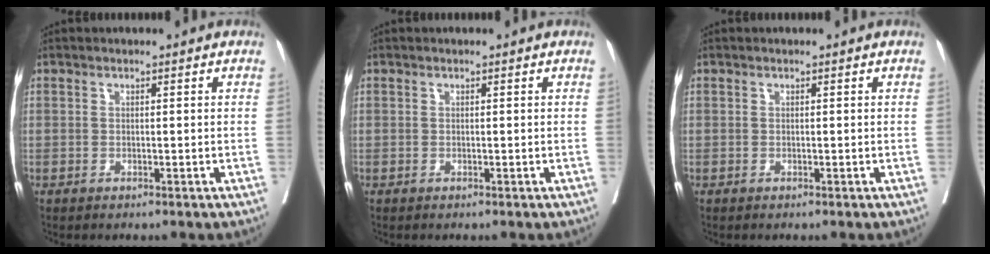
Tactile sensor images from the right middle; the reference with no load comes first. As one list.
[{"total": 0.0}, {"total": 0.0}]